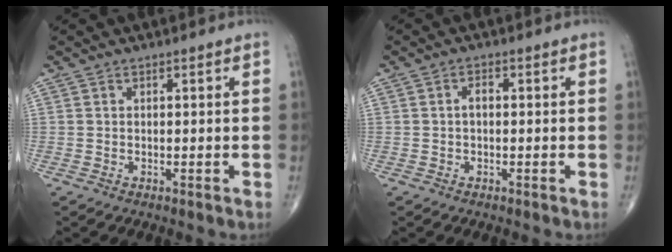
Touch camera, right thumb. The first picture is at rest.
{"total": 1.6, "force": [-0.1, 0.9, 1.3], "torque": [-0.018, 0.007, -0.004]}